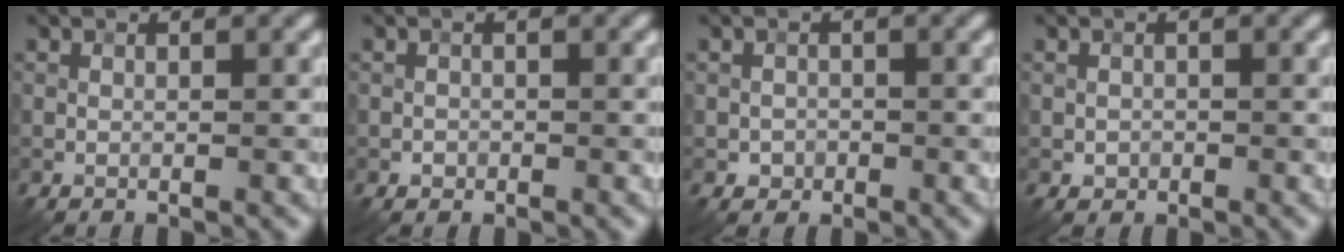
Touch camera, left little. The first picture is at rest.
{"total": 0.6, "force": [-0.3, 0.5, 0.1], "torque": [0.003, -0.003, -0.006]}
{"total": 1.2, "force": [-0.5, 1.1, 0.2], "torque": [0.006, -0.001, -0.010]}
{"total": 0.8, "force": [-0.2, 0.7, 0.2], "torque": [0.001, -0.003, -0.005]}